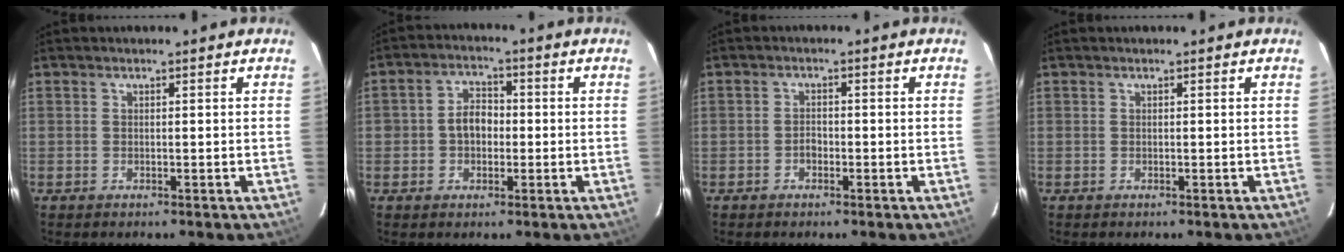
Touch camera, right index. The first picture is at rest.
{"total": 5.2, "force": [-0.6, 4.1, 3.1], "torque": [-0.056, 0.018, -0.007]}
{"total": 1.5, "force": [-0.8, 1.1, 0.7], "torque": [-0.014, 0.005, -0.014]}
{"total": 0.0}